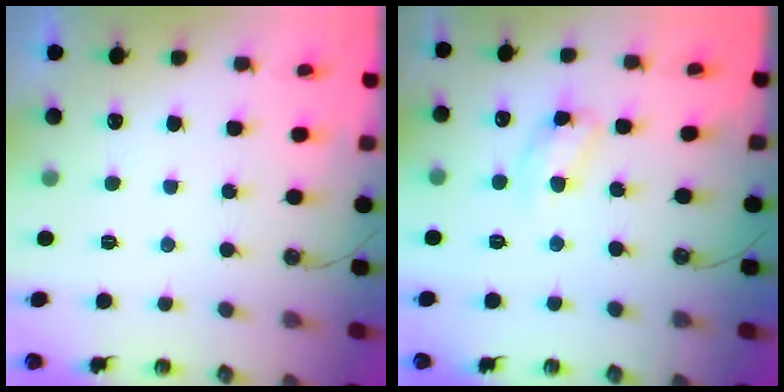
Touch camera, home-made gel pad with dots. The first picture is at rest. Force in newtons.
{"total": 10.4, "press": 10.3, "slide": 0.8}